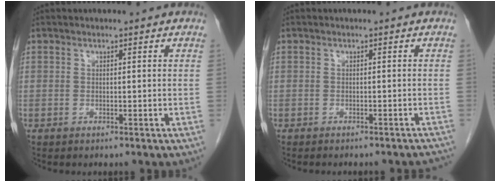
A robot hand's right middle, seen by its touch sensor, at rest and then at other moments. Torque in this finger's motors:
{"motor_torque": [-0.28, -0.25, -0.09, -0.01]}